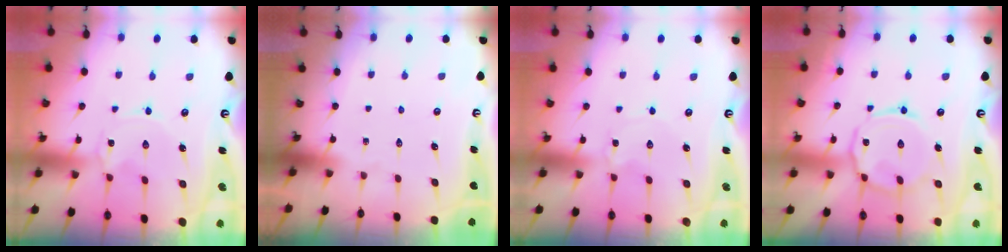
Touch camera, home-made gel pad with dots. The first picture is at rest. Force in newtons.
{"total": 0.0}
{"total": 0.0}
{"total": 9.3, "press": 9.2, "slide": 0.8}